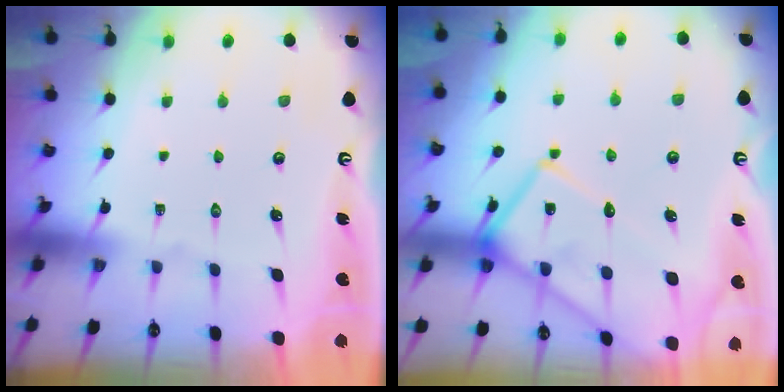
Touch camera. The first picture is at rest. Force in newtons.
{"total": 15.2, "press": 15.2, "slide": 1.5}